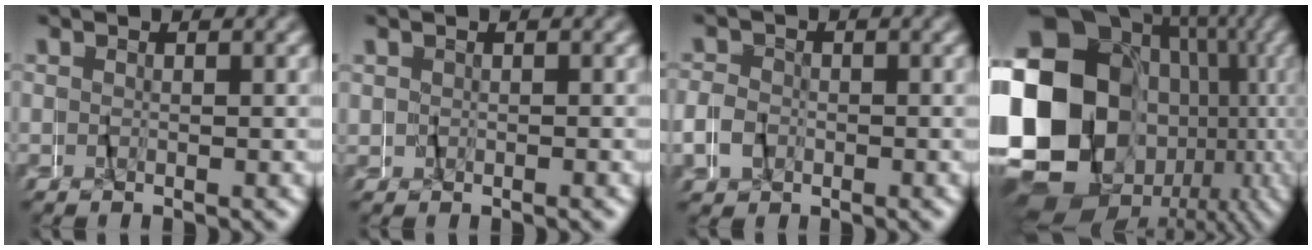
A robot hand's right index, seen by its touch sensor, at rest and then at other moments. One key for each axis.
{"total": 0.6, "fx": 0.2, "fy": 0.1, "fz": -0.5, "tx": 0.005, "ty": 0.005, "tz": 0.001}
{"total": 2.2, "fx": -1.1, "fy": 1.9, "fz": -0.3, "tx": 0.004, "ty": 0.009, "tz": -0.025}
{"total": 23.2, "fx": -3.6, "fy": 17.1, "fz": 15.2, "tx": -0.266, "ty": -0.050, "tz": -0.041}